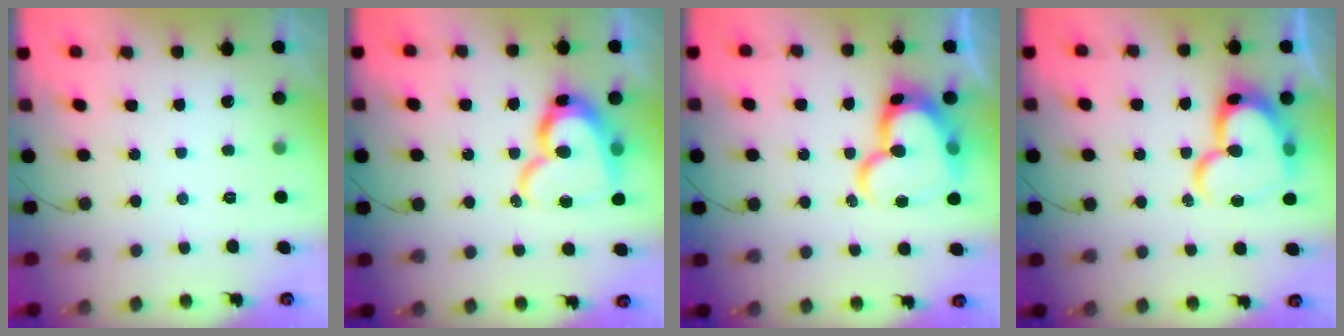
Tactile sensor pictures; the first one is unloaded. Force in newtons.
{"total": 16.1, "press": 16.0, "slide": 1.6}
{"total": 20.3, "press": 20.2, "slide": 2.0}
{"total": 19.9, "press": 19.8, "slide": 2.3}